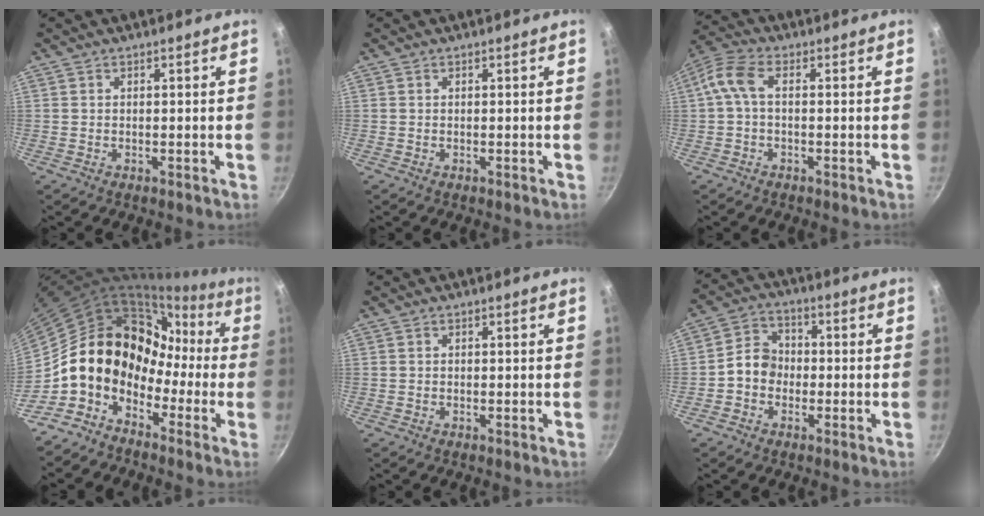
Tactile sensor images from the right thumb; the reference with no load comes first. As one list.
[{"total": 0.0}, {"total": 5.9, "force": [0.1, 3.0, 5.1], "torque": [-0.124, 0.024, -0.010]}, {"total": 14.0, "force": [-4.0, 11.1, 7.5], "torque": [-0.075, 0.055, -0.091]}, {"total": 0.0}, {"total": 6.4, "force": [-1.3, 5.4, 3.2], "torque": [-0.025, 0.025, -0.038]}]